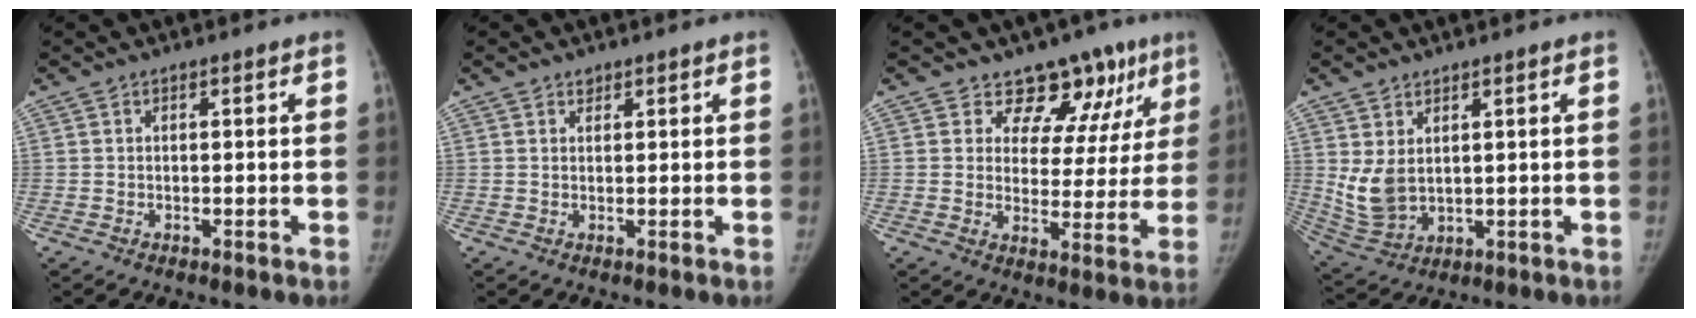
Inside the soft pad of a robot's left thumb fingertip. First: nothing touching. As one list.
[{"total": 1.2, "force": [0.9, 0.7, 0.3], "torque": [0.003, -0.005, 0.012]}, {"total": 12.7, "force": [9.0, 8.1, 3.7], "torque": [0.013, -0.042, 0.101]}, {"total": 7.2, "force": [2.1, 4.6, 5.2], "torque": [-0.104, -0.016, 0.062]}]